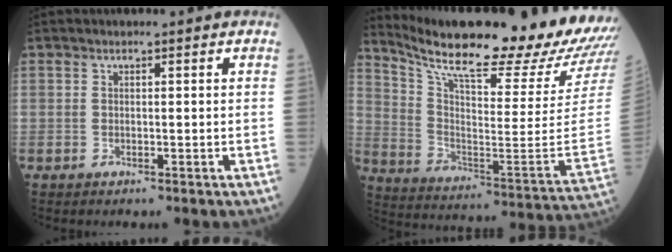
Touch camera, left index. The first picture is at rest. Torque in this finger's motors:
{"motor_torque": [0.34, -1.80, 0.24, 0.09]}